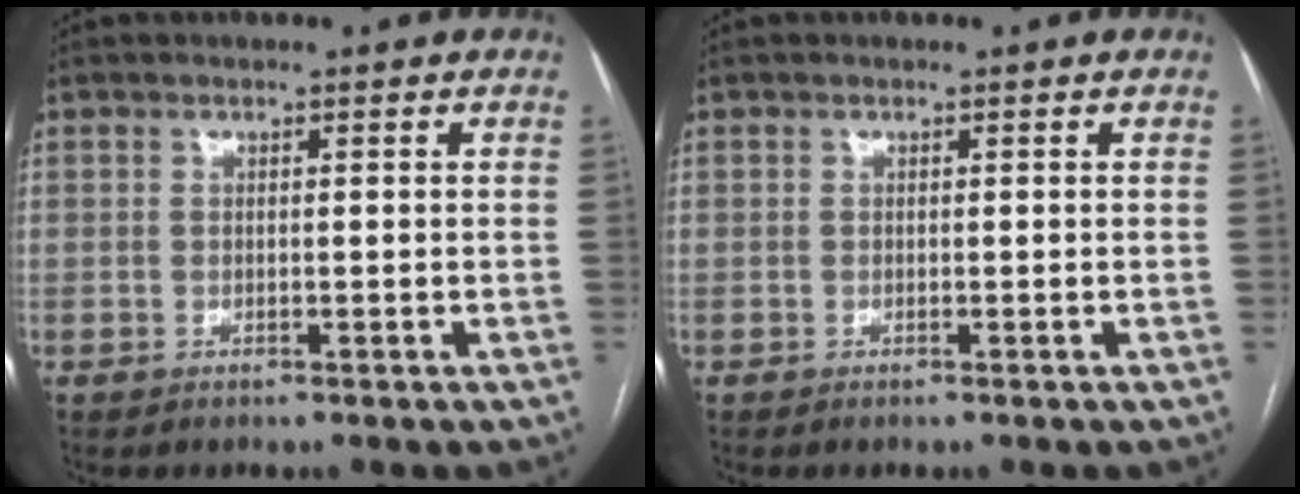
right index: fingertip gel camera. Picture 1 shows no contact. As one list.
[{"total": 0.0}]